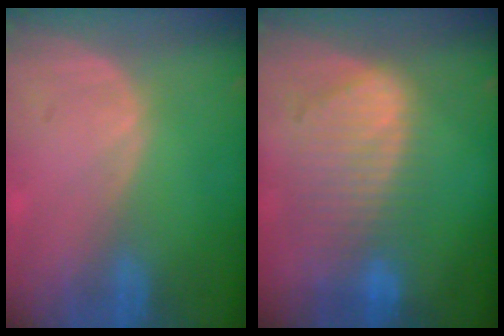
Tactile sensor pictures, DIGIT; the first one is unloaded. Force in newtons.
{"total": 9.2, "press": 8.1, "slide": 4.3}